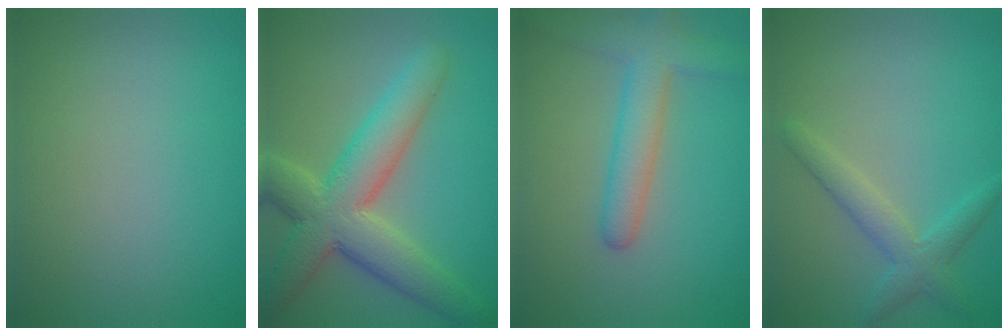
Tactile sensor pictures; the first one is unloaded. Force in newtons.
{"total": 8.0, "press": 8.0, "slide": 0.5}
{"total": 4.4, "press": 4.4, "slide": 0.2}
{"total": 2.7, "press": 2.7, "slide": 0.1}